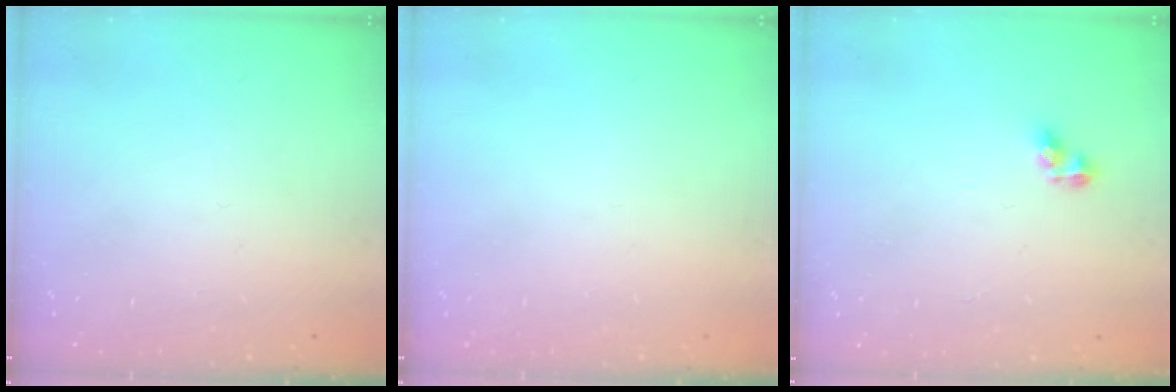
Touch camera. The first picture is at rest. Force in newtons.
{"total": 0.0}
{"total": 5.5, "press": 5.5, "slide": 0.6}